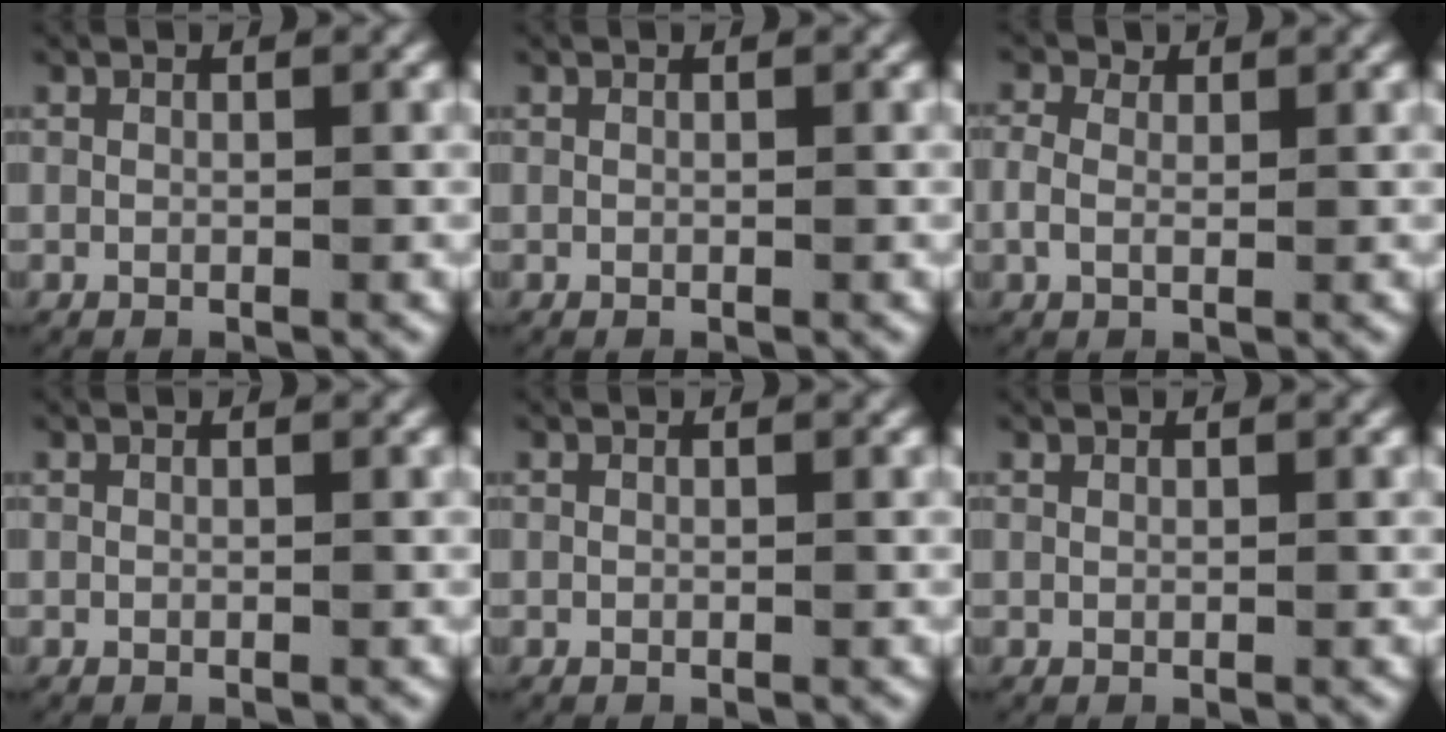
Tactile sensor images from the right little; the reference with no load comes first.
{"total": 0.0}
{"total": 1.7, "force": [0.2, 1.3, 1.1], "torque": [-0.028, -0.009, 0.008]}
{"total": 0.0}
{"total": 0.0}
{"total": 0.0}